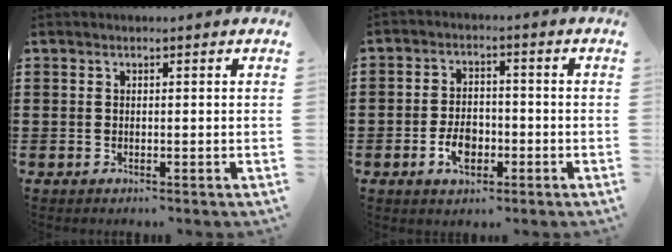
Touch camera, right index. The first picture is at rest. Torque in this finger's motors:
{"motor_torque": [2.14, 0.00, 0.42, 0.09]}